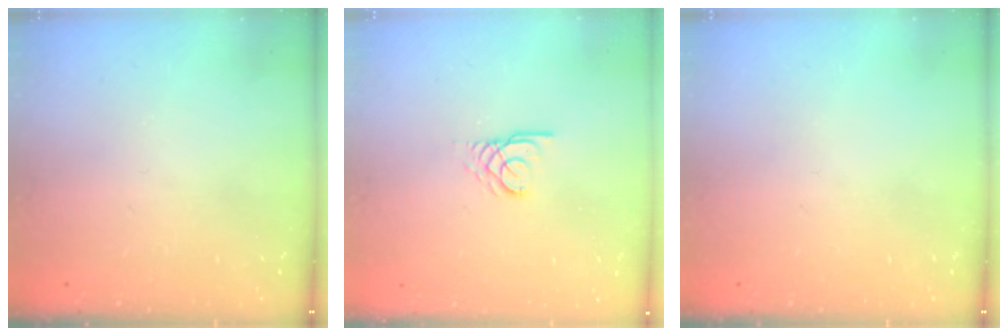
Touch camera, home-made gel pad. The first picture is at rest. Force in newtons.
{"total": 2.2, "press": 2.2, "slide": 0.2}
{"total": 0.0}